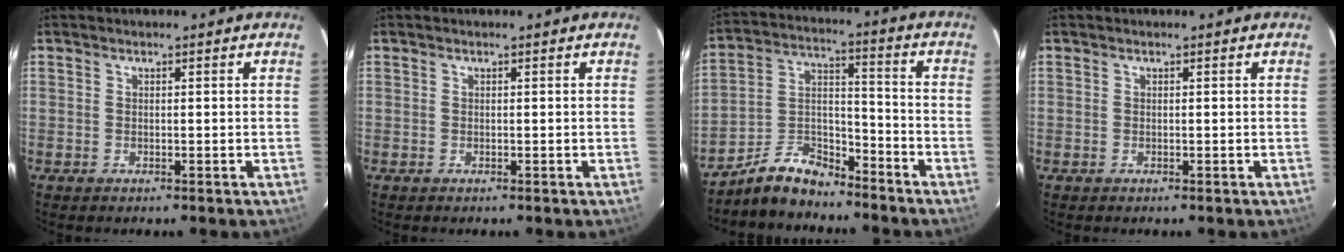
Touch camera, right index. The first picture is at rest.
{"total": 0.0}
{"total": 9.6, "force": [-8.0, 3.9, 3.8], "torque": [-0.088, 0.034, -0.149]}
{"total": 0.0}